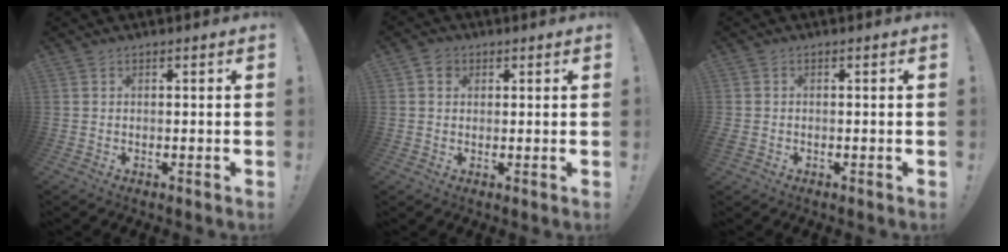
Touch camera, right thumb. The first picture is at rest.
{"total": 2.7, "force": [1.0, 2.4, 1.0], "torque": [-0.009, -0.002, 0.017]}
{"total": 1.0, "force": [-0.4, 0.9, 0.3], "torque": [-0.003, 0.002, -0.008]}